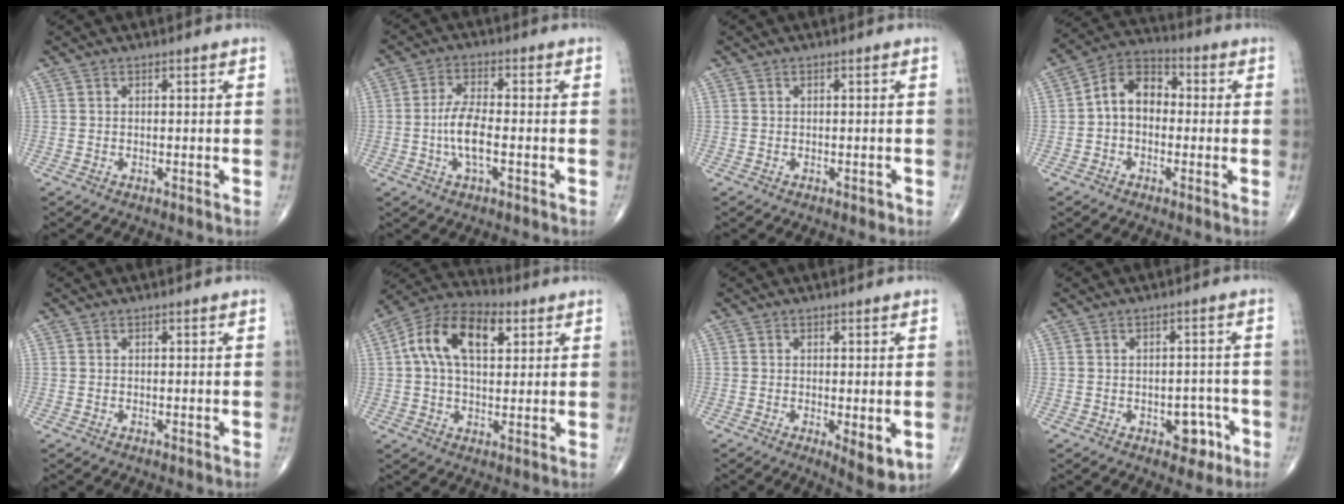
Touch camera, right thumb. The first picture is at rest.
{"total": 6.9, "force": [-1.4, 2.4, 6.3], "torque": [-0.133, 0.009, -0.030]}
{"total": 0.7, "force": [-0.3, 0.4, 0.4], "torque": [-0.003, 0.000, -0.004]}
{"total": 9.2, "force": [-0.2, 6.6, 6.4], "torque": [-0.080, 0.034, -0.020]}
{"total": 0.0}
{"total": 14.6, "force": [4.1, 8.3, 11.2], "torque": [-0.191, 0.020, 0.064]}
{"total": 5.7, "force": [-1.3, 2.1, 5.1], "torque": [-0.072, -0.017, -0.015]}
{"total": 5.0, "force": [-2.2, 3.2, 3.1], "torque": [-0.013, 0.018, -0.025]}